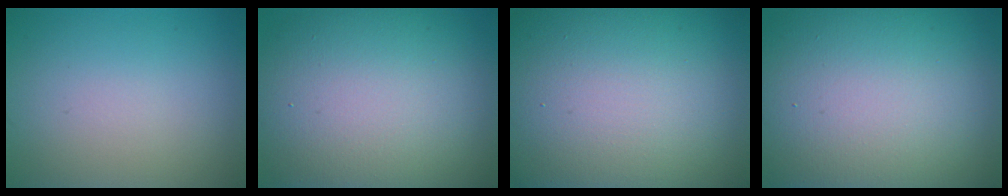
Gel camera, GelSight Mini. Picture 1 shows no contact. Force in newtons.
{"total": 15.8, "press": 15.8, "slide": 1.3}
{"total": 26.3, "press": 26.2, "slide": 1.4}
{"total": 20.3, "press": 20.2, "slide": 1.3}